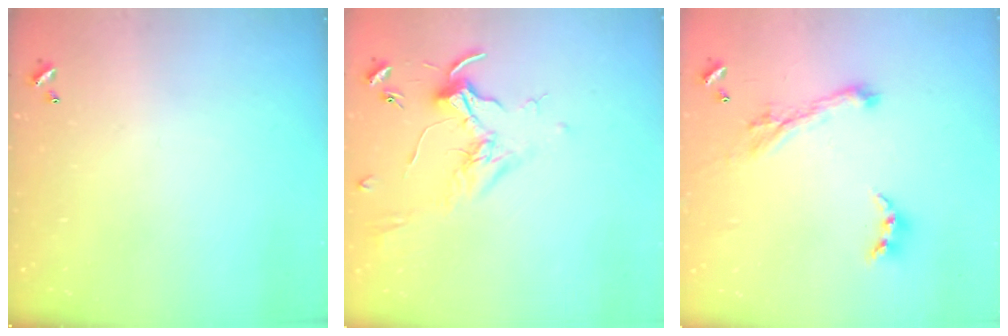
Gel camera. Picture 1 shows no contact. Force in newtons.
{"total": 1.7, "press": 1.5, "slide": 0.7}
{"total": 1.6, "press": 1.1, "slide": 1.2}